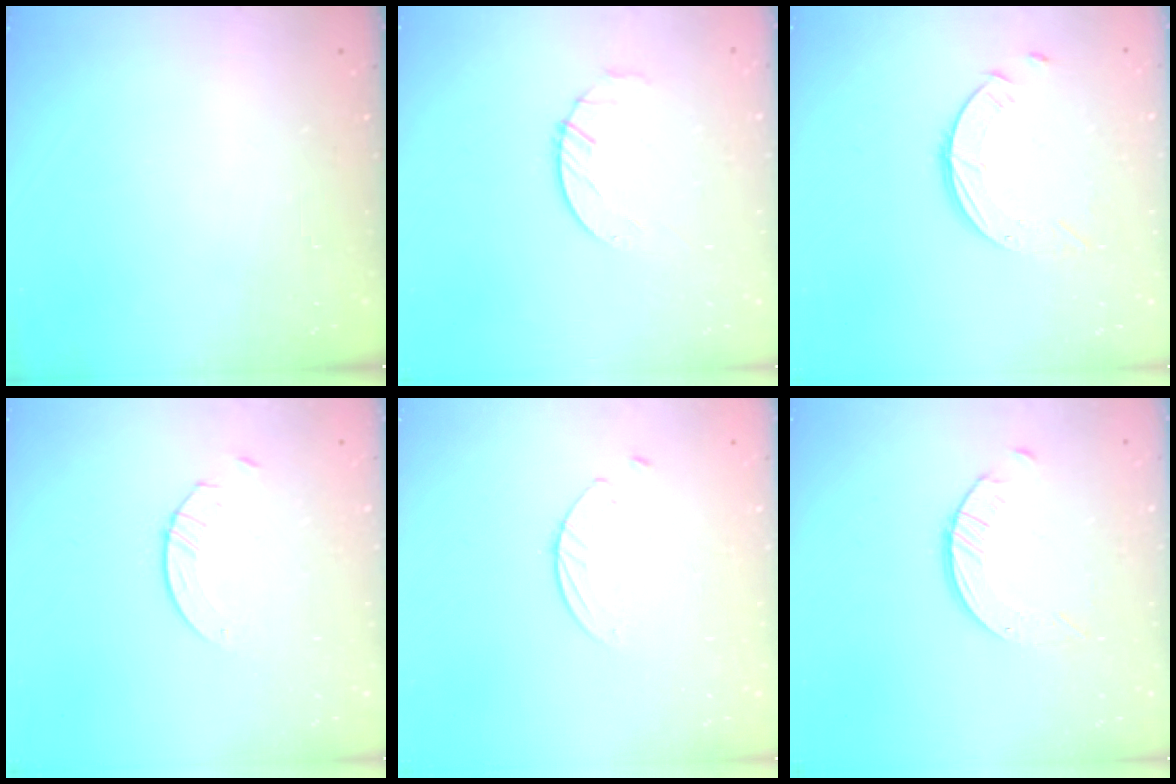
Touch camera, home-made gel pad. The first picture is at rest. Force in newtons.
{"total": 1.8, "press": 1.7, "slide": 0.3}
{"total": 3.6, "press": 3.5, "slide": 0.3}
{"total": 2.9, "press": 2.9, "slide": 0.3}
{"total": 3.6, "press": 3.6, "slide": 0.4}
{"total": 3.5, "press": 3.5, "slide": 0.3}